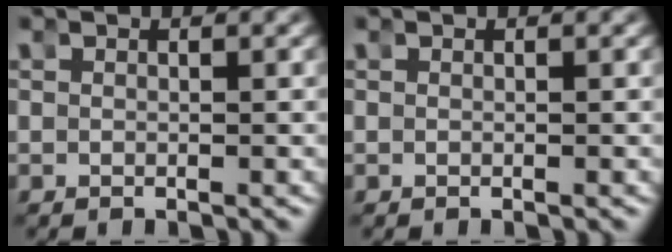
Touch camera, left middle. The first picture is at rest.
{"total": 0.0}